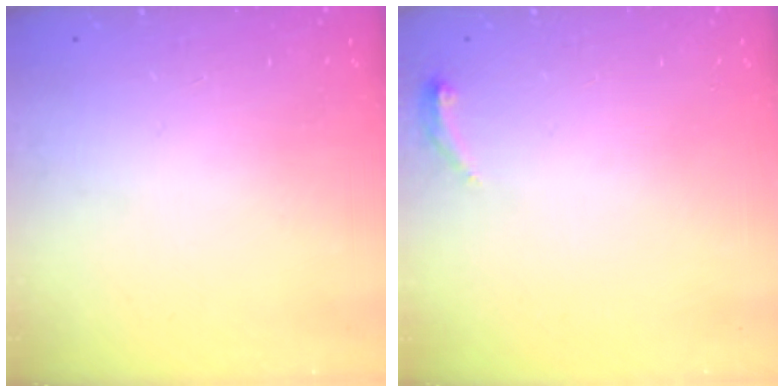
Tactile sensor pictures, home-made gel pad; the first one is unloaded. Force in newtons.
{"total": 12.0, "press": 4.7, "slide": 11.0}